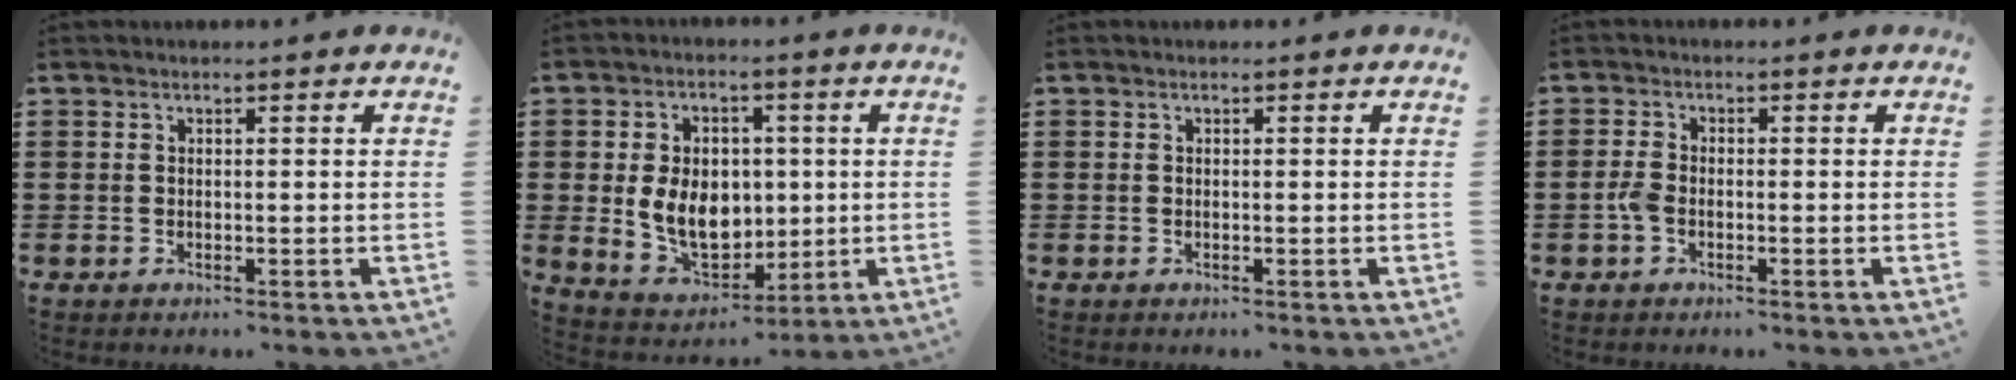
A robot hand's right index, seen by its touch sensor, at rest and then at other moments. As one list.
[{"total": 9.4, "force": [0.3, 7.1, 6.2], "torque": [-0.126, 0.008, 0.004]}, {"total": 0.0}, {"total": 2.4, "force": [-0.9, 1.2, 1.8], "torque": [-0.058, -0.006, -0.023]}]